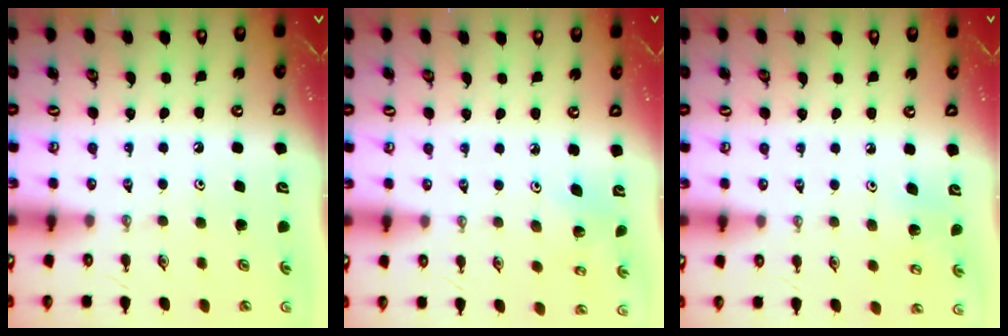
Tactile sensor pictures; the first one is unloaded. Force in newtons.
{"total": 2.4, "press": 2.4, "slide": 0.2}
{"total": 5.2, "press": 5.2, "slide": 0.3}